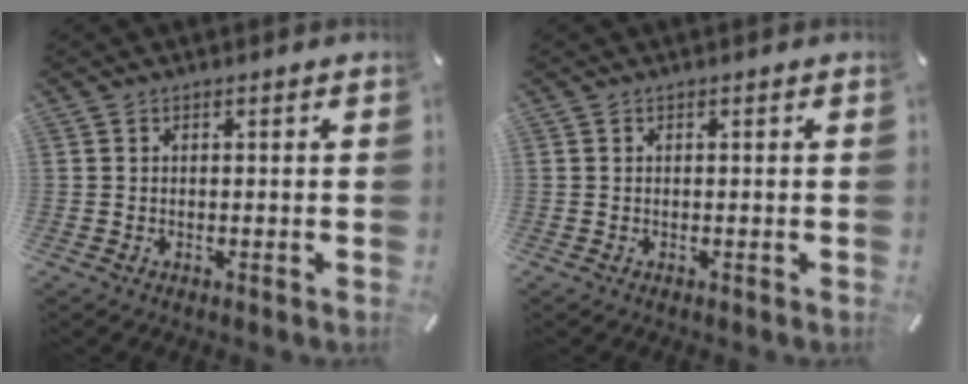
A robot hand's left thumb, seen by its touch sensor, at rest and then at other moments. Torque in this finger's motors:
{"motor_torque": [-0.14, -0.14, 0.00, 0.00, 0.00]}